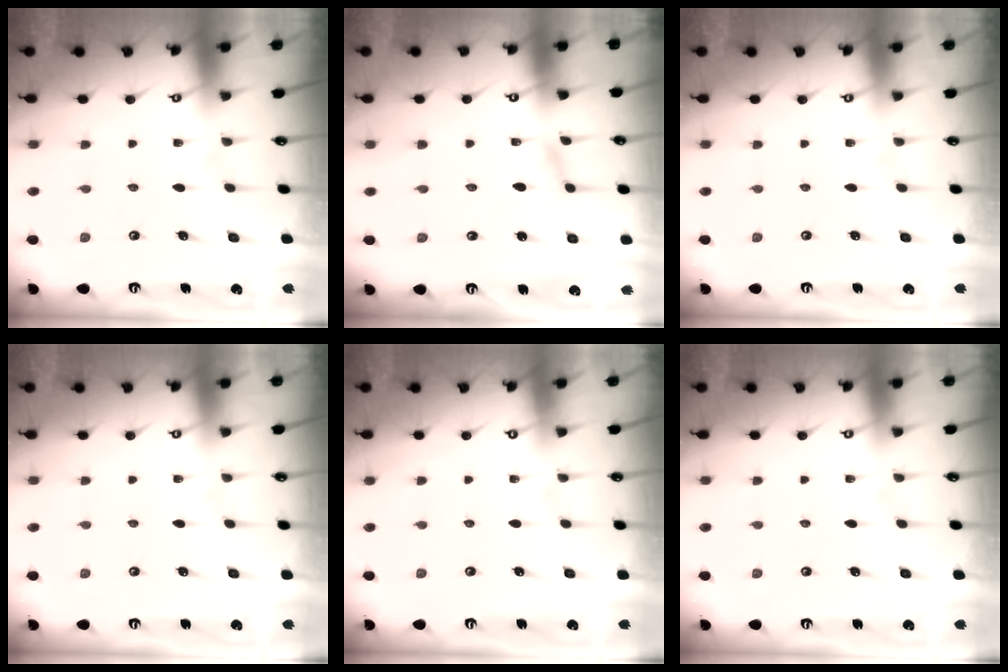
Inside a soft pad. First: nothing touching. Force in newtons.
{"total": 2.4, "press": 2.4, "slide": 0.2}
{"total": 0.0}
{"total": 0.0}
{"total": 0.6, "press": 0.5, "slide": 0.4}
{"total": 0.0}